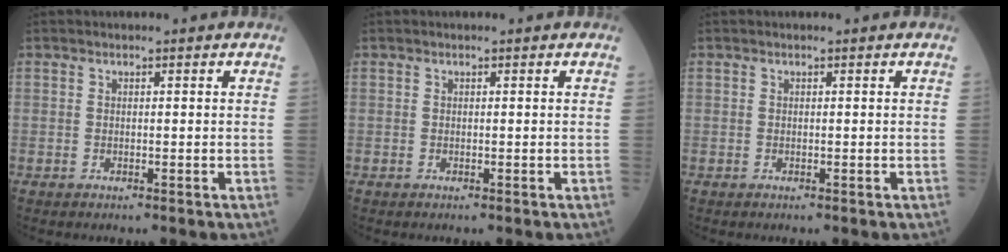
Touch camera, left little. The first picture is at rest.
{"total": 0.0}
{"total": 0.0}